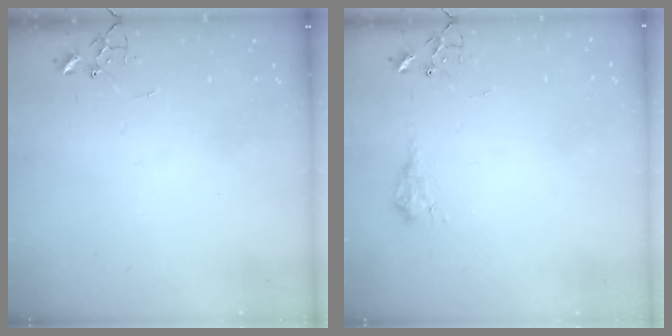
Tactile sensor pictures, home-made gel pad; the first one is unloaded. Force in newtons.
{"total": 8.5, "press": 8.5, "slide": 0.8}